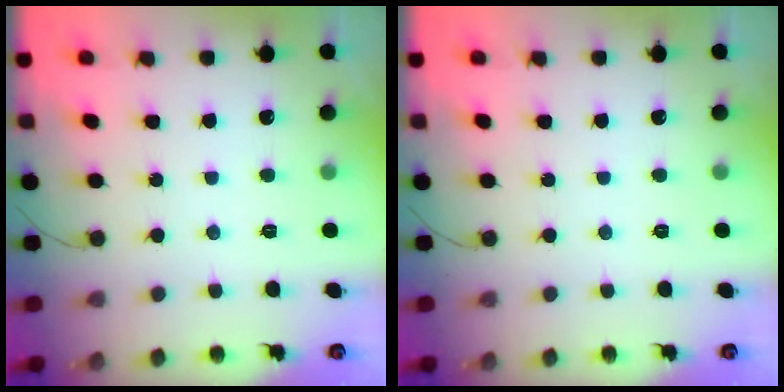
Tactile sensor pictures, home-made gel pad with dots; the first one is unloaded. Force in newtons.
{"total": 0.0}